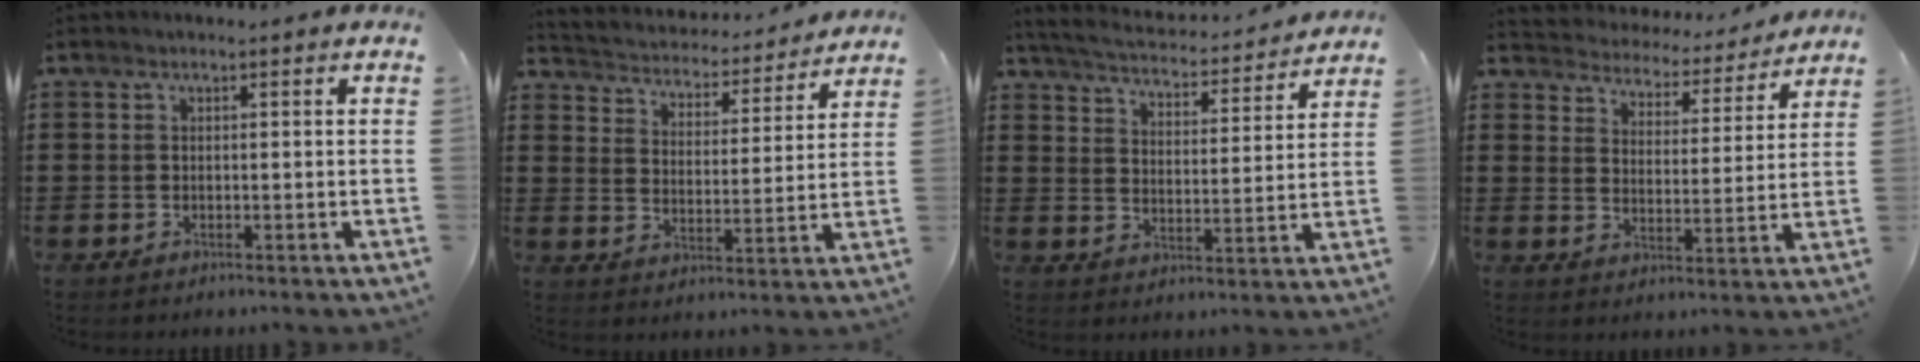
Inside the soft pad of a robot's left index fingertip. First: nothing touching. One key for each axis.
{"total": 3.4, "fx": 3.4, "fy": 0.2, "fz": -0.2, "tx": -0.021, "ty": -0.036, "tz": 0.049}
{"total": 4.1, "fx": 4.0, "fy": 0.0, "fz": 0.6, "tx": -0.037, "ty": -0.034, "tz": 0.064}
{"total": 3.6, "fx": 3.6, "fy": 0.3, "fz": -0.3, "tx": -0.020, "ty": -0.034, "tz": 0.054}